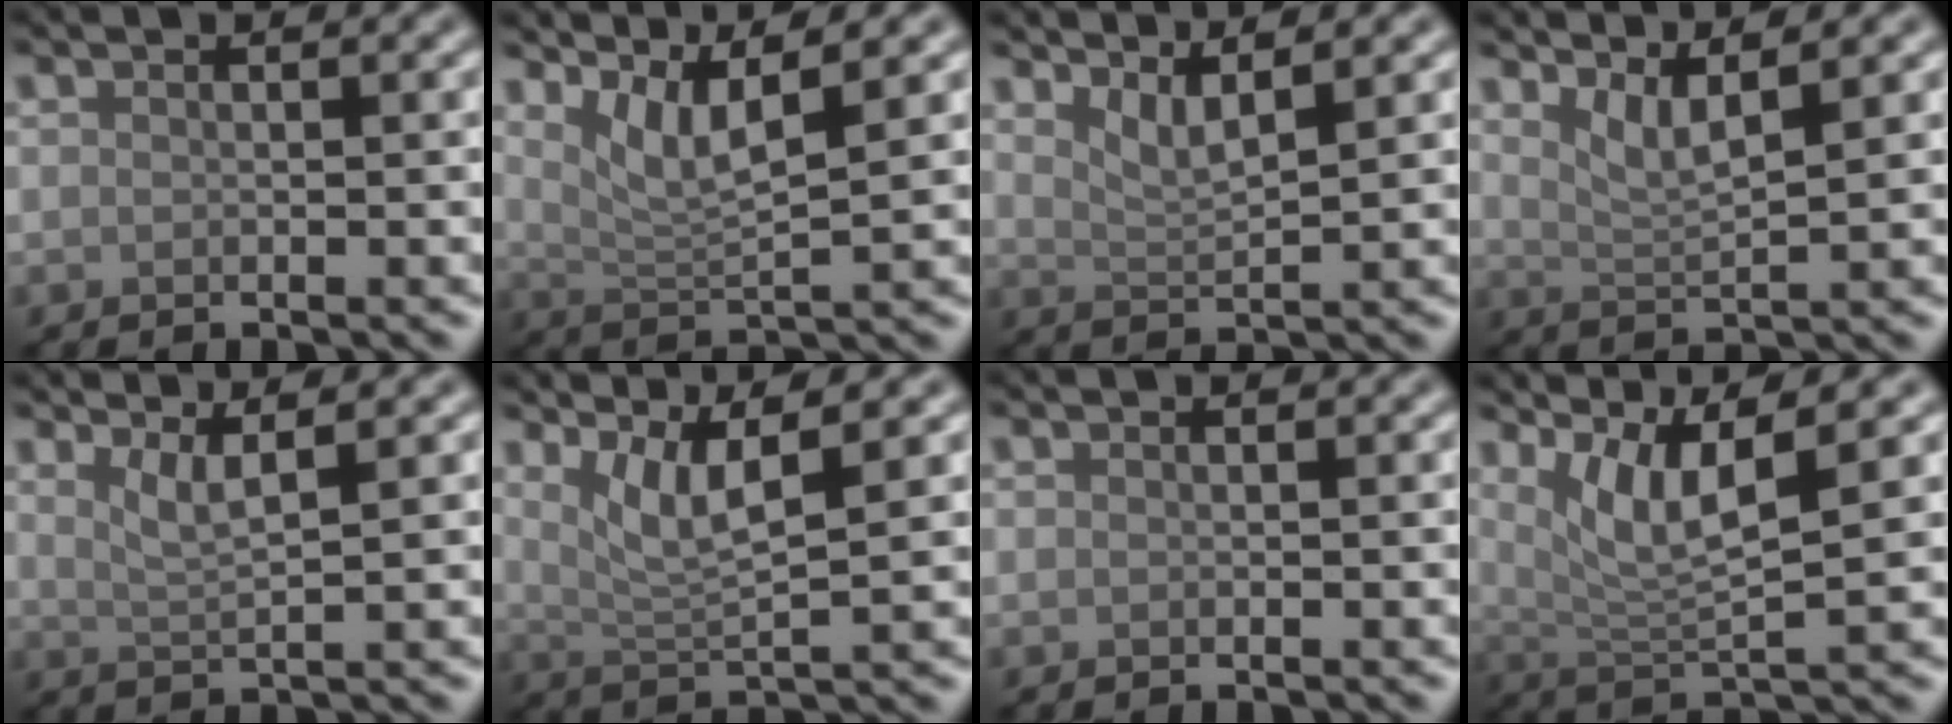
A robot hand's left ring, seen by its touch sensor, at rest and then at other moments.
{"total": 4.5, "force": [2.6, 0.7, 3.5], "torque": [-0.065, -0.002, 0.054]}
{"total": 2.7, "force": [1.9, 0.5, 1.8], "torque": [-0.026, -0.007, 0.039]}
{"total": 3.1, "force": [2.1, 0.5, 2.2], "torque": [-0.033, -0.004, 0.044]}
{"total": 2.6, "force": [1.5, 0.5, 2.1], "torque": [-0.030, -0.003, 0.029]}
{"total": 4.4, "force": [2.1, 0.9, 3.8], "torque": [-0.068, -0.004, 0.044]}
{"total": 0.0}
{"total": 5.8, "force": [2.7, 1.2, 5.0], "torque": [-0.093, -0.003, 0.056]}